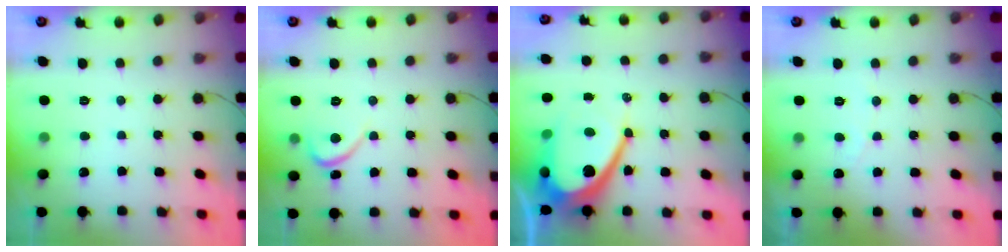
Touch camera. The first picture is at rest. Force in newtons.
{"total": 2.7, "press": 2.7, "slide": 0.3}
{"total": 17.2, "press": 17.2, "slide": 1.5}
{"total": 2.3, "press": 2.3, "slide": 0.1}